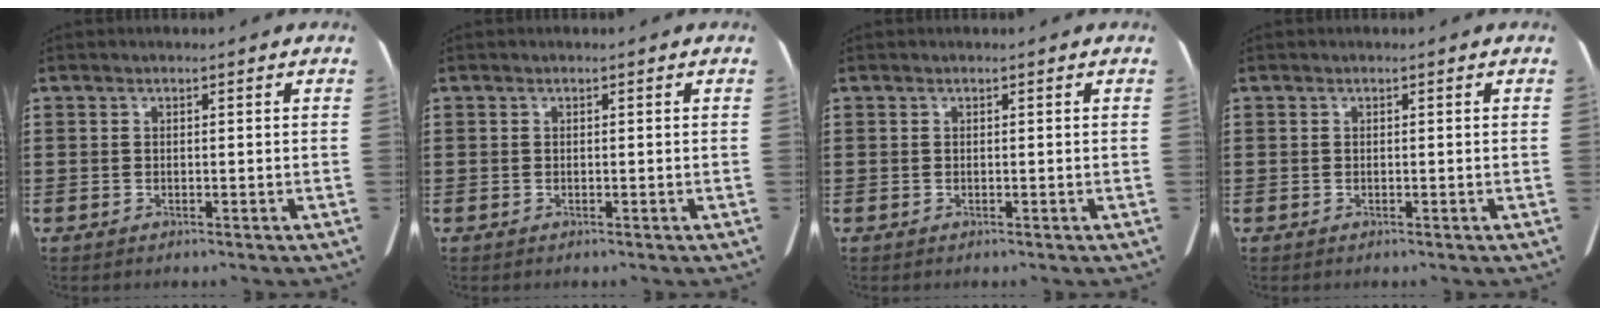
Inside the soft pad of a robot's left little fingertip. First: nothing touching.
{"total": 0.0}
{"total": 0.0}
{"total": 0.0}